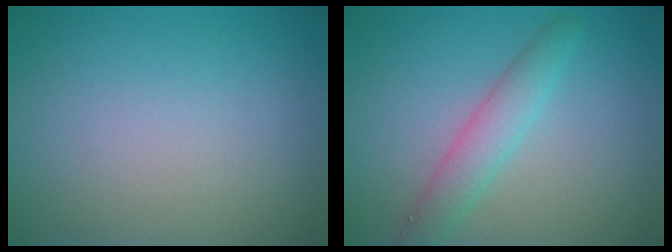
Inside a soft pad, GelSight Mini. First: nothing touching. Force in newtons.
{"total": 3.0, "press": 3.0, "slide": 0.3}